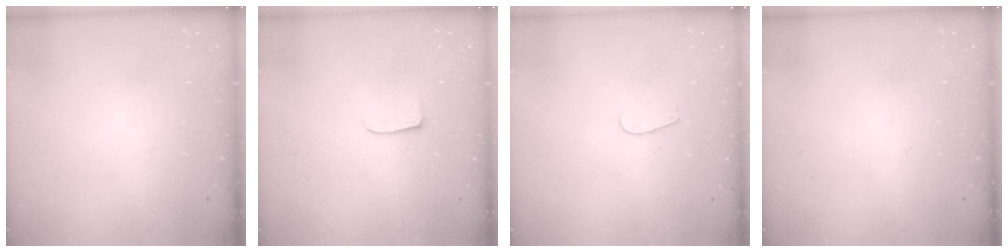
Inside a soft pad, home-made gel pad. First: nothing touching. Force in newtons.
{"total": 5.6, "press": 5.5, "slide": 0.7}
{"total": 2.6, "press": 2.5, "slide": 0.3}
{"total": 0.0}